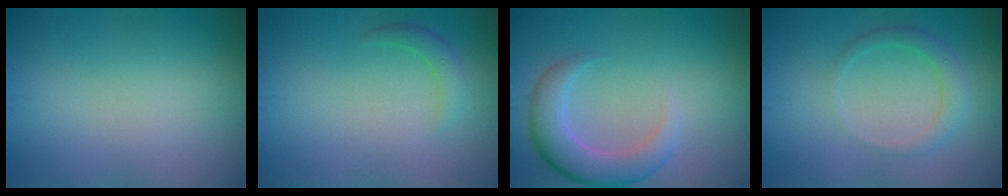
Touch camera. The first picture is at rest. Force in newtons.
{"total": 1.6, "press": 1.6, "slide": 0.0}
{"total": 4.7, "press": 4.7, "slide": 0.4}
{"total": 2.2, "press": 2.2, "slide": 0.1}